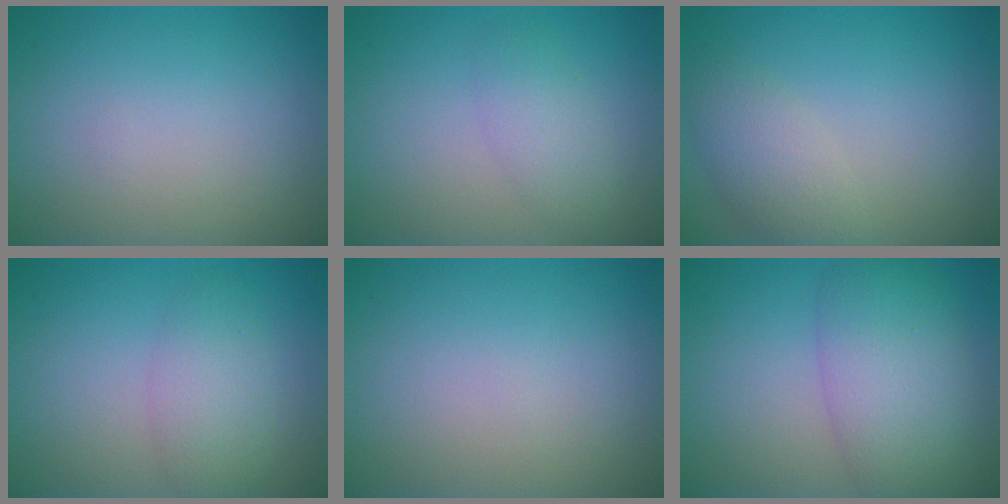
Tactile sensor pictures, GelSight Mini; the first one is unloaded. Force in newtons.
{"total": 2.4, "press": 2.4, "slide": 0.1}
{"total": 3.0, "press": 3.0, "slide": 0.1}
{"total": 3.2, "press": 3.2, "slide": 0.1}
{"total": 0.0}
{"total": 7.3, "press": 7.3, "slide": 0.3}